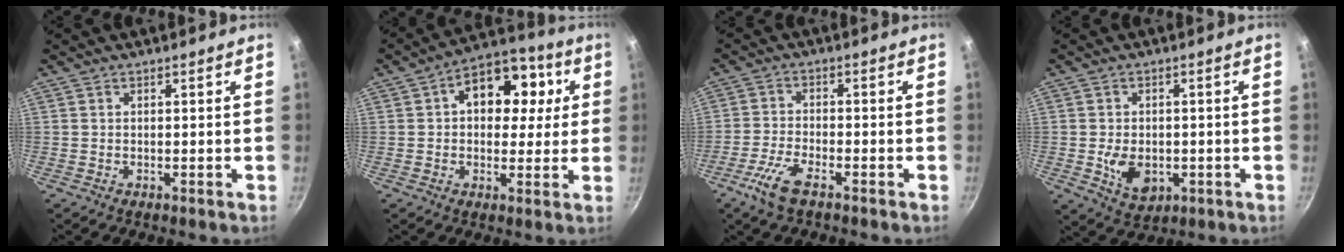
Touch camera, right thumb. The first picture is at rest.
{"total": 14.0, "force": [3.4, 9.9, 9.4], "torque": [-0.091, 0.013, 0.033]}
{"total": 6.5, "force": [-4.0, 2.1, 4.7], "torque": [-0.107, 0.019, -0.085]}
{"total": 7.3, "force": [-1.5, 5.0, 5.1], "torque": [-0.073, 0.001, -0.013]}